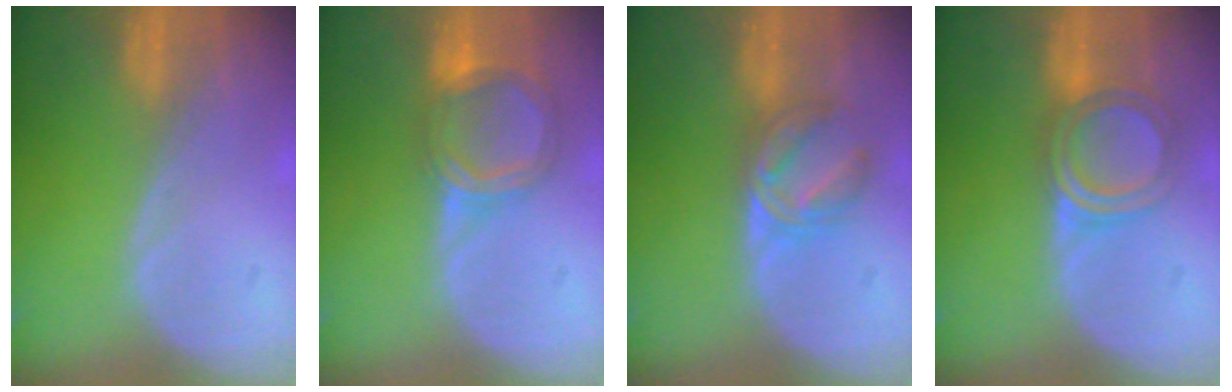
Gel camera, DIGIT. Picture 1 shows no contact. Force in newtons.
{"total": 6.2, "press": 5.7, "slide": 2.5}
{"total": 5.4, "press": 5.3, "slide": 1.0}
{"total": 5.3, "press": 5.2, "slide": 0.4}